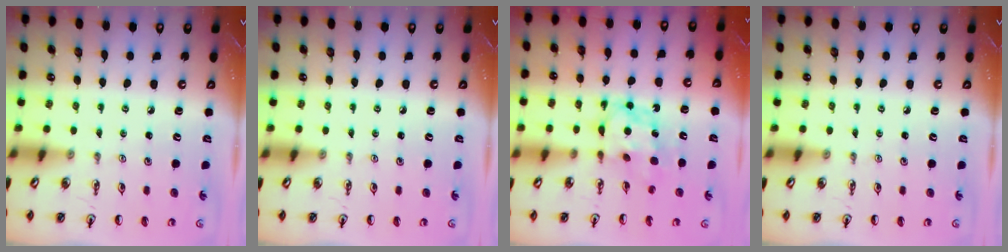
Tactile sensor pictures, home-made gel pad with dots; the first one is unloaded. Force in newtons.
{"total": 0.0}
{"total": 6.7, "press": 6.7, "slide": 0.1}
{"total": 0.0}